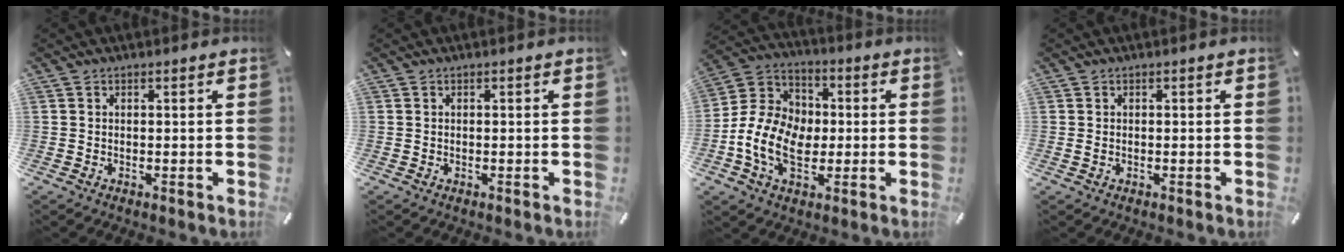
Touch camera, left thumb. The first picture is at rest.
{"total": 0.0}
{"total": 13.1, "force": [-2.5, 10.0, 8.0], "torque": [-0.189, 0.020, -0.041]}
{"total": 0.8, "force": [-0.1, 0.5, 0.5], "torque": [-0.010, 0.001, -0.003]}